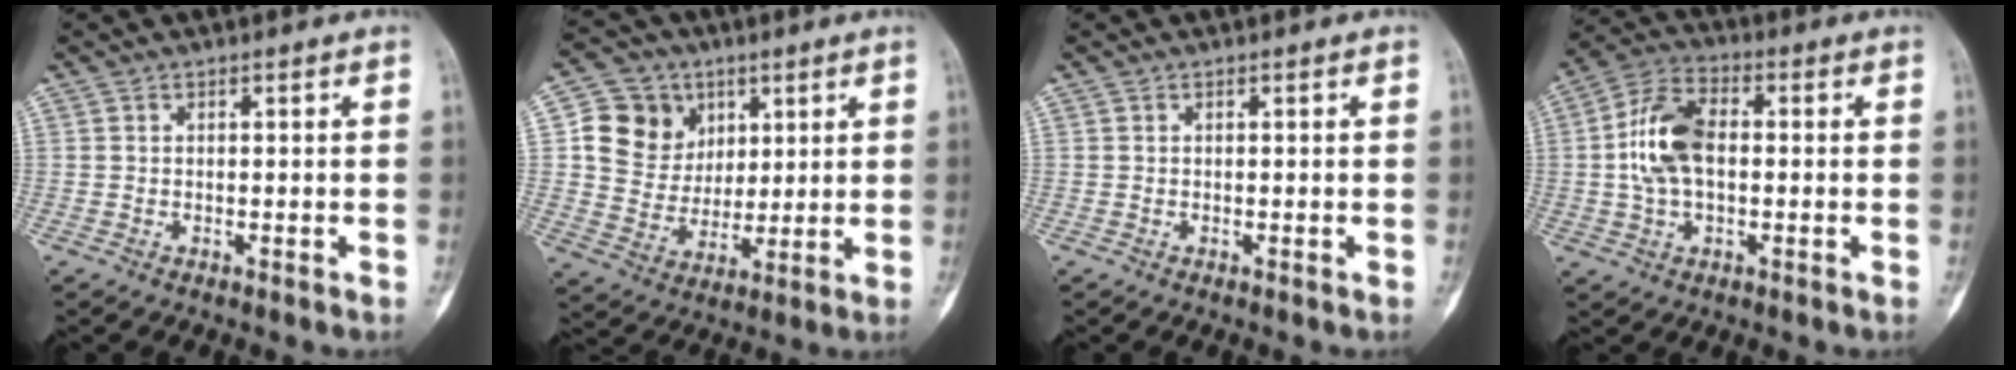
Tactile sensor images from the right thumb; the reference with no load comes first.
{"total": 12.1, "force": [4.1, 10.7, 4.1], "torque": [-0.031, -0.010, 0.078]}
{"total": 0.0}
{"total": 11.2, "force": [0.3, 6.6, 9.1], "torque": [-0.184, 0.024, 0.001]}